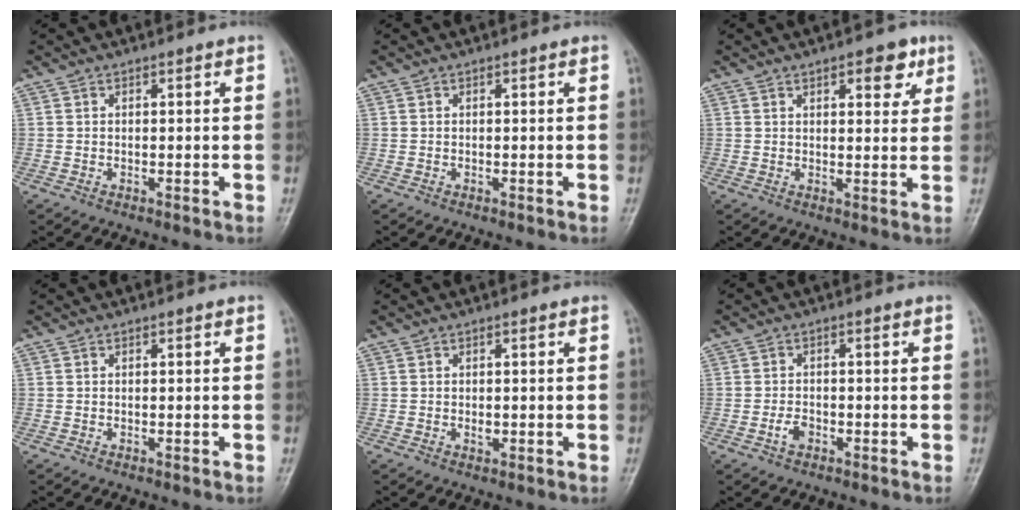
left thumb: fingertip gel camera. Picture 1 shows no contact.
{"total": 0.0}
{"total": 5.8, "force": [3.1, 2.6, 4.1], "torque": [-0.032, -0.012, 0.036]}
{"total": 0.0}
{"total": 1.1, "force": [0.0, 0.7, 0.8], "torque": [-0.010, -0.001, 0.001]}
{"total": 2.3, "force": [-1.1, 1.4, 1.5], "torque": [-0.026, 0.008, -0.021]}